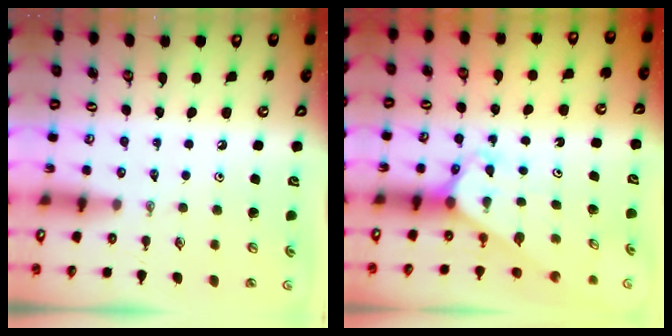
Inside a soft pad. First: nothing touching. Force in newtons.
{"total": 2.7, "press": 2.7, "slide": 0.2}